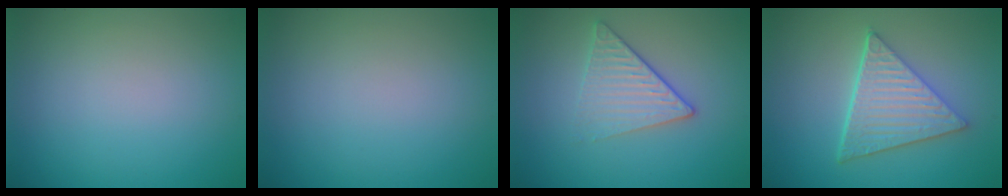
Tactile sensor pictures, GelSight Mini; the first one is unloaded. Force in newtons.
{"total": 0.0}
{"total": 3.2, "press": 2.8, "slide": 1.6}
{"total": 5.9, "press": 4.4, "slide": 3.9}